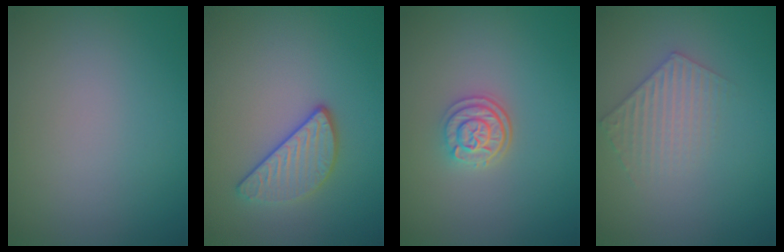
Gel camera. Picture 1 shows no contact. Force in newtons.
{"total": 3.0, "press": 2.6, "slide": 1.3}
{"total": 2.8, "press": 2.4, "slide": 1.4}
{"total": 2.4, "press": 2.4, "slide": 0.3}